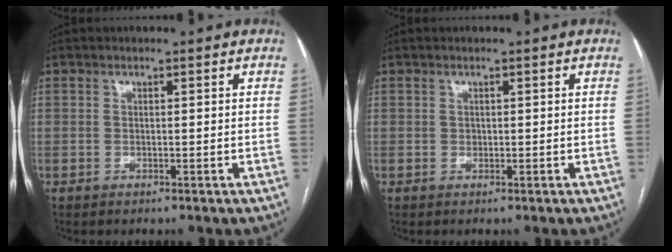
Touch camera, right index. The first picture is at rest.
{"total": 0.5, "force": [0.0, 0.5, 0.2], "torque": [0.000, 0.002, 0.000]}